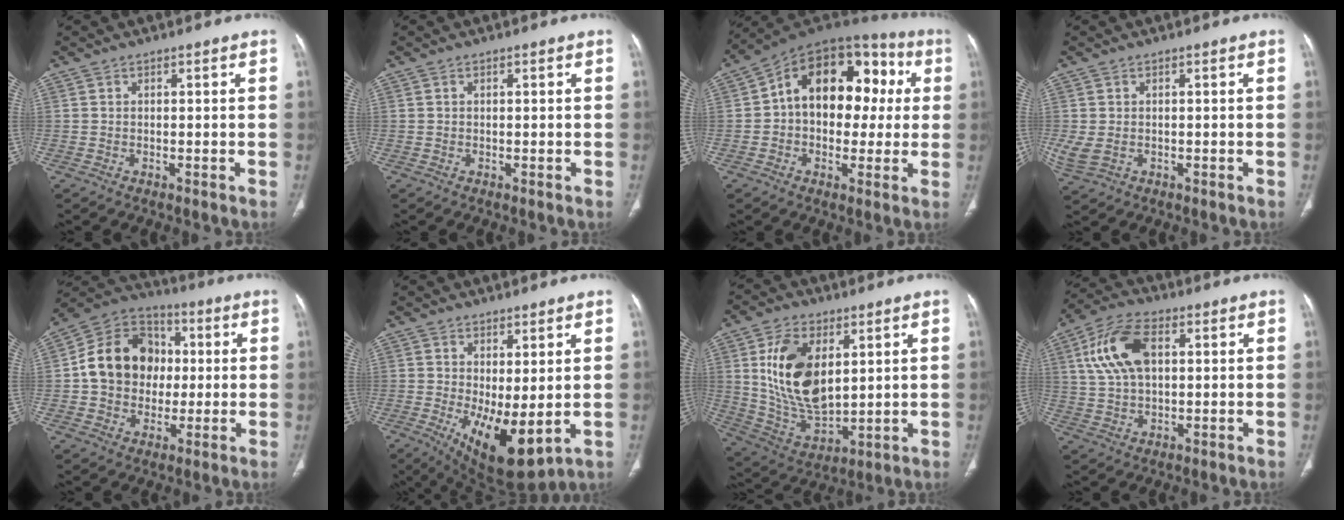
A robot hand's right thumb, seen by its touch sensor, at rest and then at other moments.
{"total": 0.0}
{"total": 20.2, "force": [2.6, 13.3, 15.0], "torque": [-0.179, 0.047, 0.030]}
{"total": 3.3, "force": [-0.6, 2.3, 2.2], "torque": [-0.067, 0.002, -0.006]}
{"total": 16.4, "force": [0.8, 13.5, 9.2], "torque": [-0.122, 0.026, 0.008]}
{"total": 11.5, "force": [-1.1, 4.6, 10.5], "torque": [-0.165, -0.025, 0.004]}
{"total": 16.8, "force": [4.3, 9.7, 13.1], "torque": [-0.226, -0.023, 0.095]}
{"total": 12.7, "force": [3.2, 8.1, 9.3], "torque": [-0.167, 0.013, 0.055]}